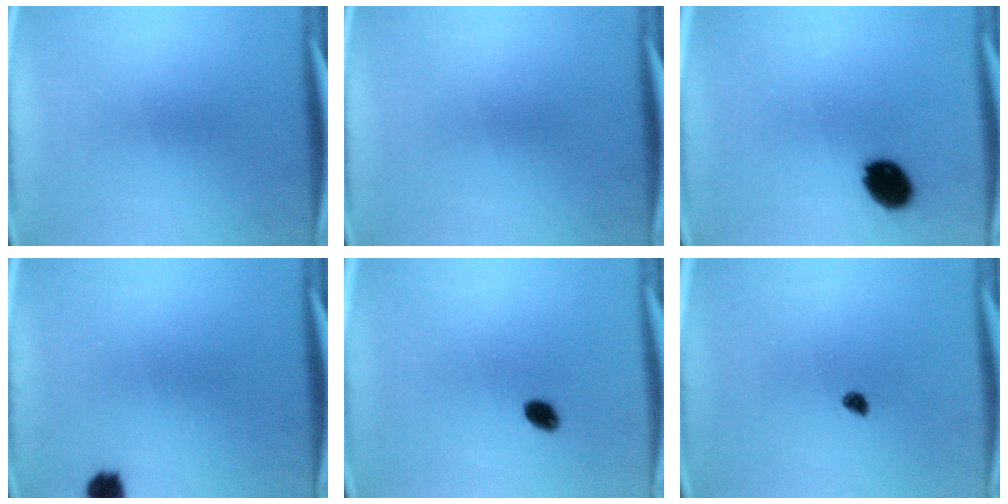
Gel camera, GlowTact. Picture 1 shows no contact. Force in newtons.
{"total": 0.0}
{"total": 8.0}
{"total": 2.7}
{"total": 2.4}
{"total": 1.3}